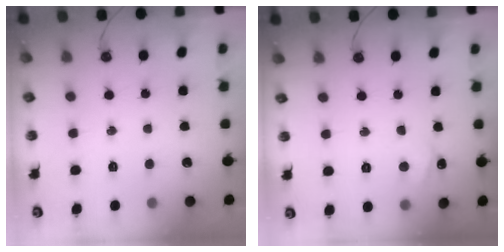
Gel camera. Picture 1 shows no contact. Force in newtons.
{"total": 1.9, "press": 1.9, "slide": 0.2}